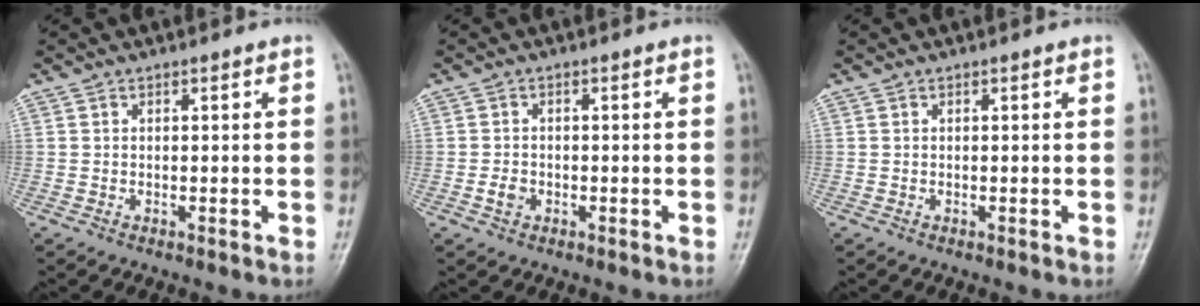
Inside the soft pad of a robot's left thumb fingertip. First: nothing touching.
{"total": 2.0, "force": [-0.6, 1.6, 1.0], "torque": [-0.013, 0.003, -0.012]}
{"total": 0.0}